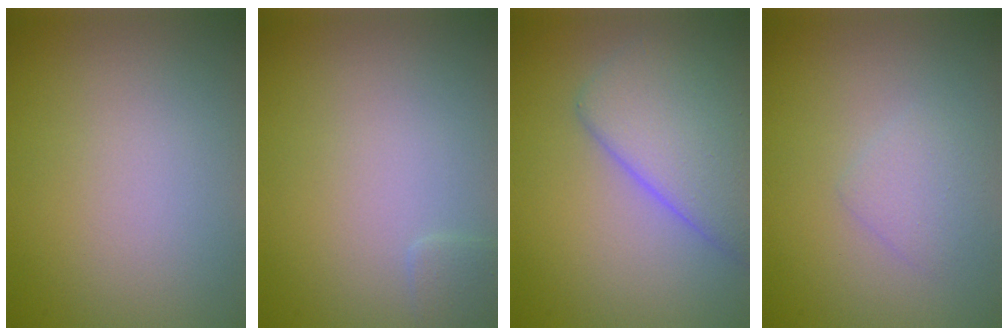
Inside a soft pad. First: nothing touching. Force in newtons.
{"total": 0.8, "press": 0.8, "slide": 0.1}
{"total": 6.1, "press": 6.1, "slide": 0.1}
{"total": 1.6, "press": 1.6, "slide": 0.1}